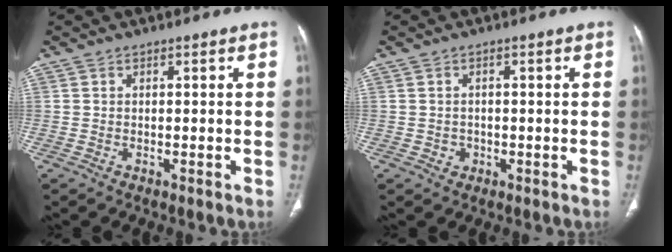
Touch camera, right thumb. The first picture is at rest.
{"total": 1.5, "force": [-0.5, 1.4, 0.3], "torque": [0.002, 0.004, -0.004]}